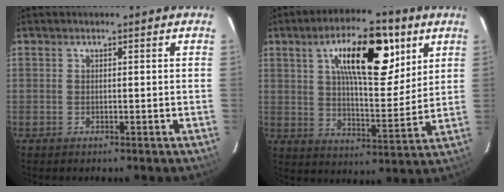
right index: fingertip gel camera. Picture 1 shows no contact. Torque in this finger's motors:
{"motor_torque": [1.45, 0.69, 0.88, 0.21]}